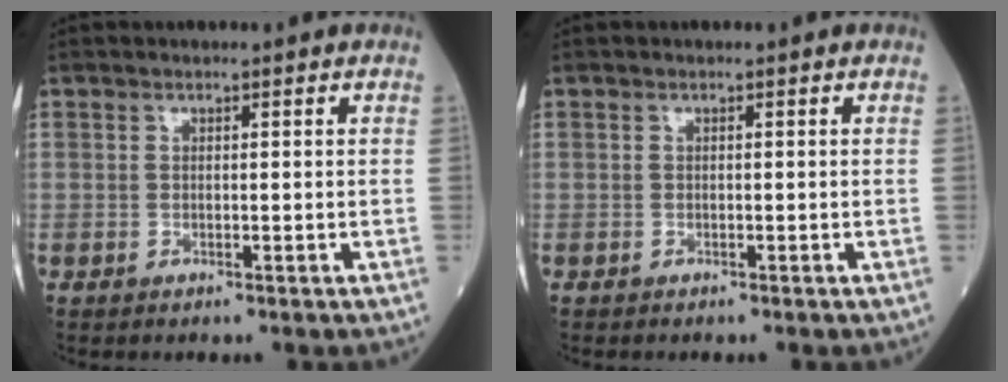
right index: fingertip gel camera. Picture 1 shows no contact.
{"total": 0.0}